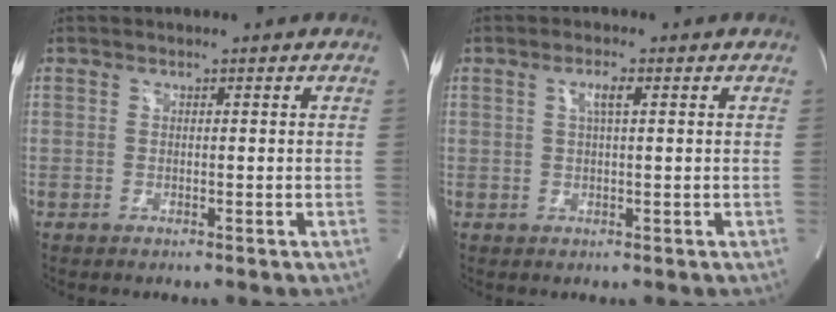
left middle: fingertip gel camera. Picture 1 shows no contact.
{"total": 2.3, "force": [0.8, 0.2, 2.1], "torque": [-0.041, 0.002, 0.013]}